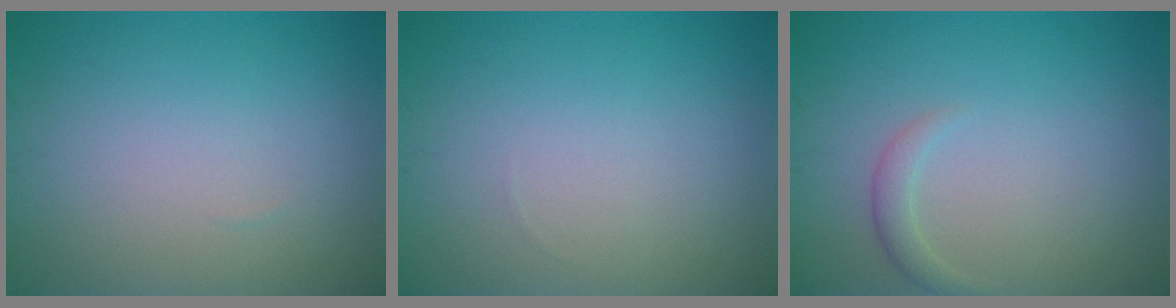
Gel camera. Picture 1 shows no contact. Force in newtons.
{"total": 0.0}
{"total": 1.3, "press": 1.3, "slide": 0.0}